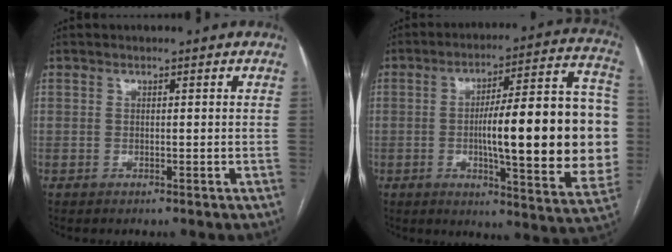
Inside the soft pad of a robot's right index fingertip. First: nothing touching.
{"total": 23.9, "force": [-1.2, 4.4, 23.4], "torque": [-0.266, 0.029, -0.009]}